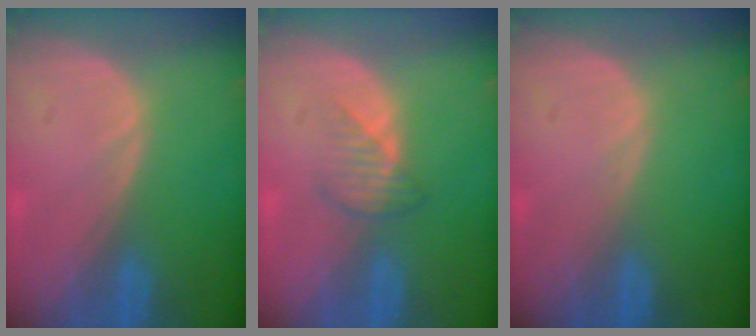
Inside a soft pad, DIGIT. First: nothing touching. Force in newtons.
{"total": 2.7, "press": 2.6, "slide": 0.5}
{"total": 0.0}